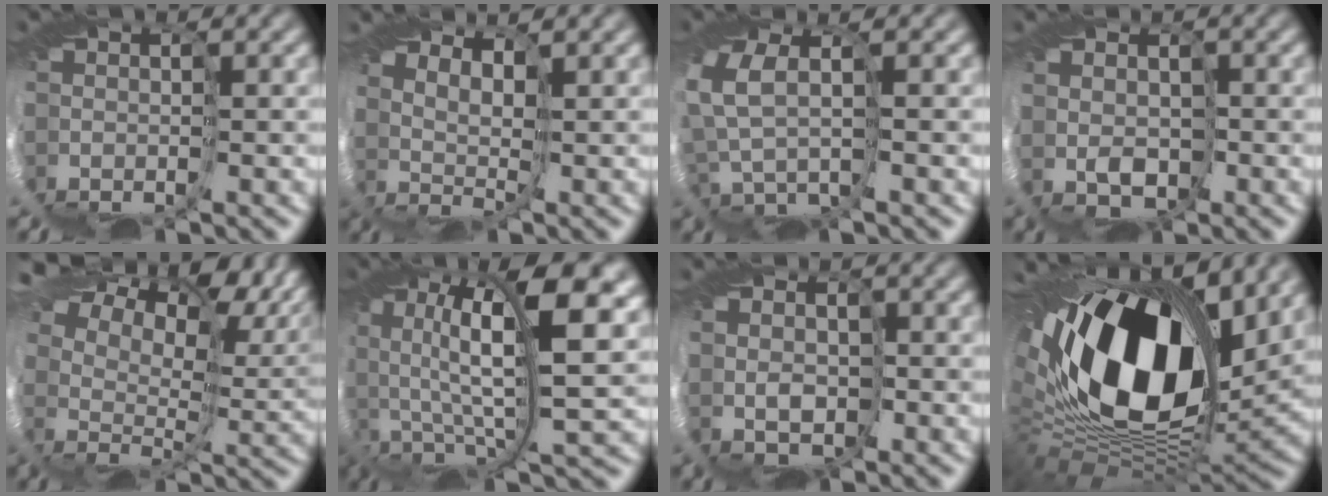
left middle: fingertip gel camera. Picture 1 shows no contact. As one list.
[{"total": 4.1, "force": [3.7, -1.7, -0.6], "torque": [0.009, 0.007, 0.053]}, {"total": 3.6, "force": [3.0, 0.3, 2.0], "torque": [-0.075, 0.004, 0.049]}, {"total": 1.9, "force": [1.7, 0.7, 0.0], "torque": [-0.009, -0.001, 0.027]}, {"total": 15.0, "force": [12.2, 4.2, 7.5], "torque": [-0.147, 0.041, 0.201]}, {"total": 10.6, "force": [3.9, 2.6, 9.5], "torque": [-0.200, 0.001, 0.079]}, {"total": 2.1, "force": [2.1, 0.5, -0.2], "torque": [-0.001, 0.002, 0.036]}, {"total": 16.0, "force": [6.9, 8.5, 11.6], "torque": [-0.227, -0.001, 0.112]}]